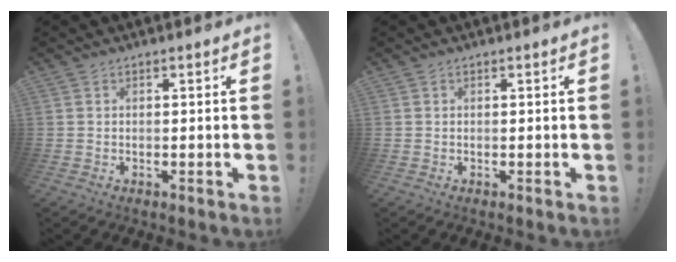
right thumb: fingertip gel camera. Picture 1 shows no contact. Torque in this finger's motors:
{"motor_torque": [-0.15, -0.02, -0.07, 0.15, -0.05]}